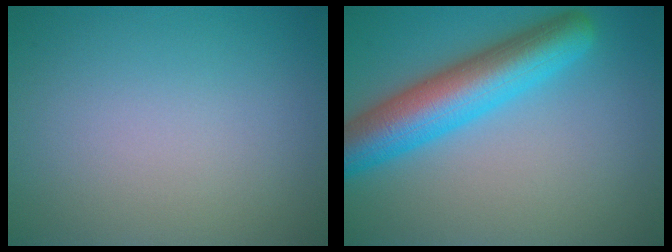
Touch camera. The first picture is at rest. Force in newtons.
{"total": 7.7, "press": 7.7, "slide": 0.4}